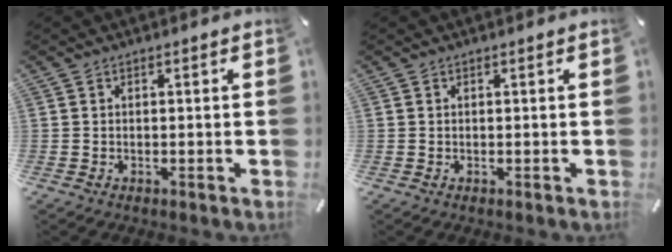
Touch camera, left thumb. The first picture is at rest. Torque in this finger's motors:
{"motor_torque": [0.00, 0.00, -0.01, 0.01, 0.00]}